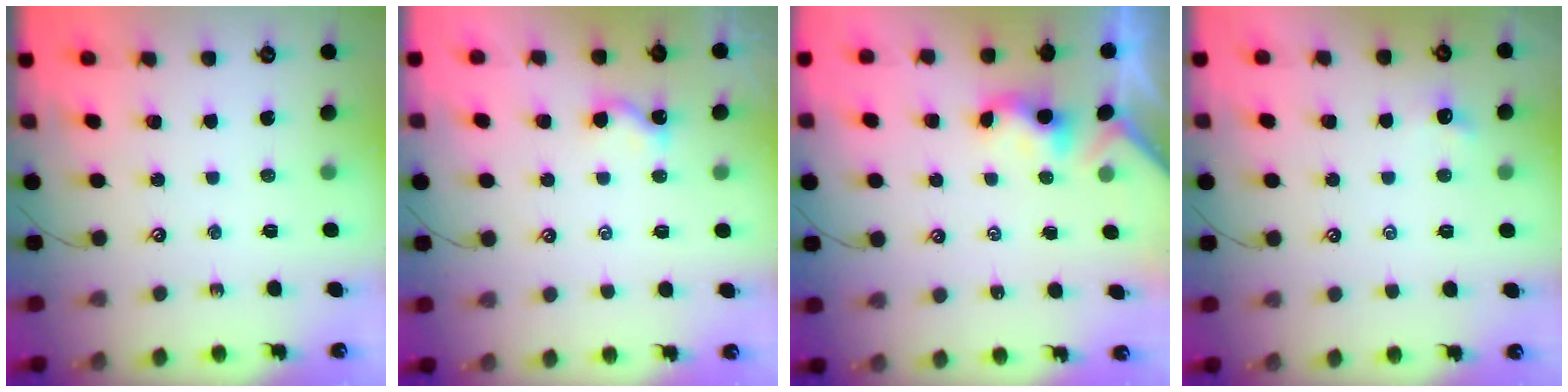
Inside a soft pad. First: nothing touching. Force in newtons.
{"total": 1.1, "press": 1.0, "slide": 0.5}
{"total": 0.0}
{"total": 0.0}